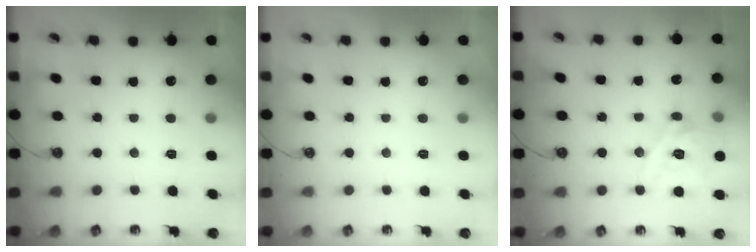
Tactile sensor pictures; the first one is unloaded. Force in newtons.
{"total": 0.0}
{"total": 14.8, "press": 14.6, "slide": 2.1}